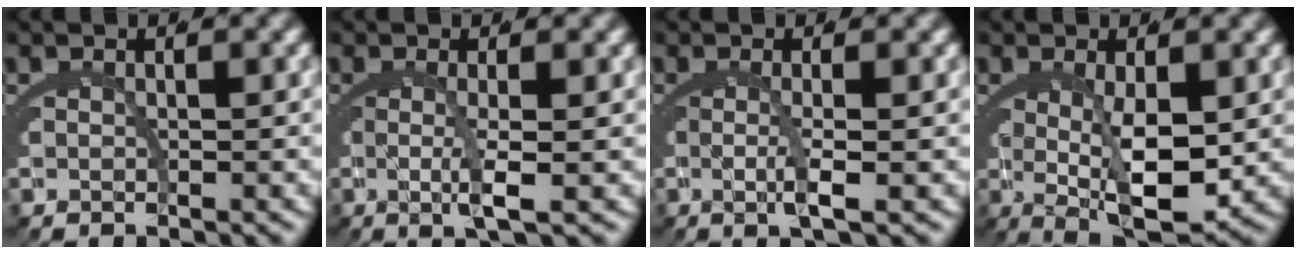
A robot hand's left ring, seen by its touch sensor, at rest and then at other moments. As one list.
[{"total": 3.3, "force": [0.2, 0.3, 3.3], "torque": [-0.060, -0.009, 0.007]}, {"total": 2.8, "force": [0.1, 0.2, 2.8], "torque": [-0.051, -0.007, 0.004]}, {"total": 7.3, "force": [-1.4, 2.4, 6.7], "torque": [-0.103, -0.031, -0.002]}]